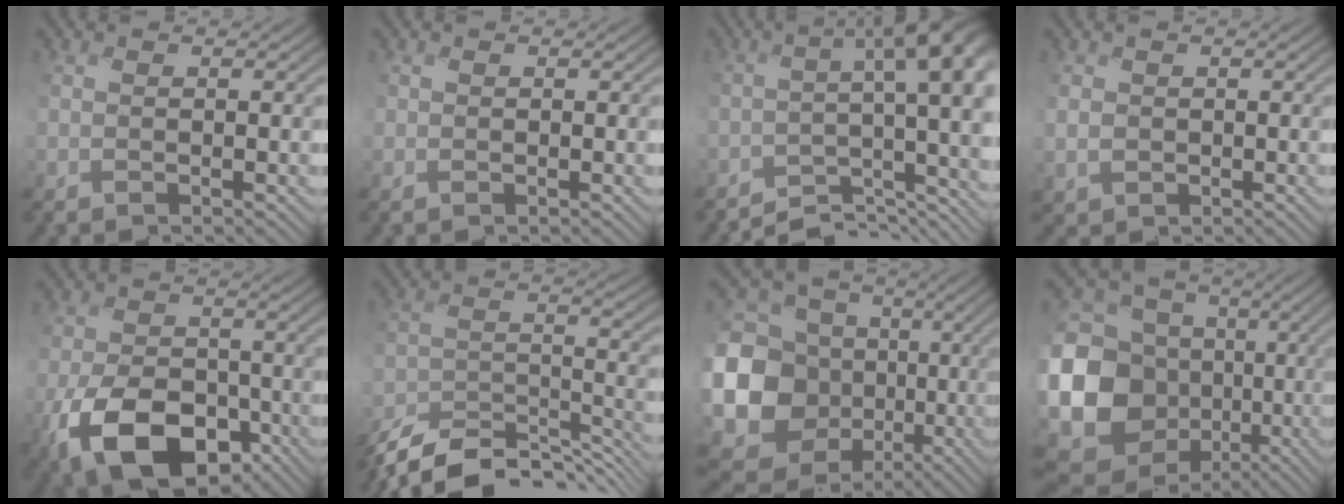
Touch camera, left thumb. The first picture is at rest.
{"total": 0.5, "force": [0.0, 0.3, -0.4], "torque": [0.005, -0.005, -0.004]}
{"total": 9.4, "force": [-5.5, 2.4, 7.2], "torque": [-0.088, 0.001, -0.097]}
{"total": 2.1, "force": [0.0, 2.1, -0.1], "torque": [-0.016, -0.010, -0.006]}
{"total": 12.9, "force": [-6.2, 7.9, 8.0], "torque": [-0.167, -0.035, -0.109]}
{"total": 11.6, "force": [-10.5, 2.7, 4.1], "torque": [-0.100, 0.002, -0.180]}
{"total": 18.3, "force": [-3.7, 15.9, 8.2], "torque": [-0.250, -0.021, -0.079]}
{"total": 19.2, "force": [-4.2, 16.2, 9.3], "torque": [-0.272, -0.033, -0.082]}